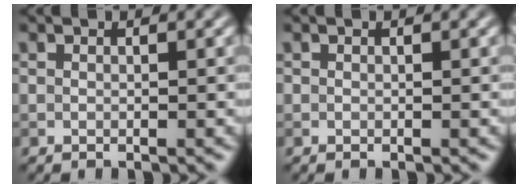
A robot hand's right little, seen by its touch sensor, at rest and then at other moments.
{"total": 0.0}